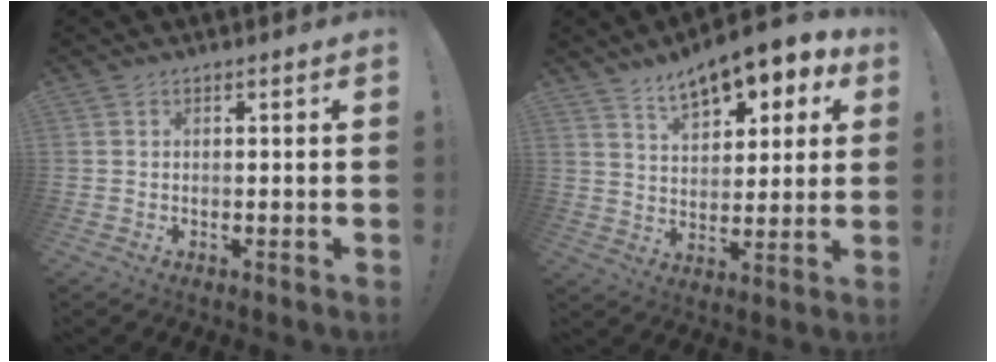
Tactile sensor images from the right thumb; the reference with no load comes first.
{"total": 12.0, "force": [8.3, 5.8, 6.5], "torque": [-0.101, -0.051, 0.148]}